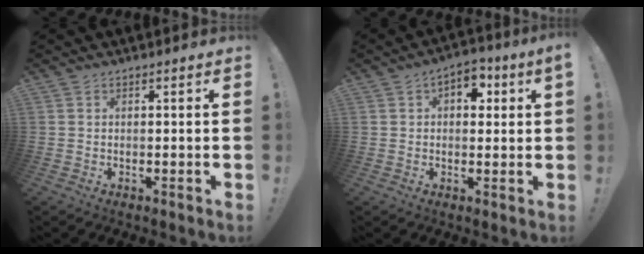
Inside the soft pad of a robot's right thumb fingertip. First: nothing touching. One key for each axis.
{"total": 5.5, "fx": 1.5, "fy": 3.6, "fz": 3.9, "tx": -0.050, "ty": 0.000, "tz": 0.022}